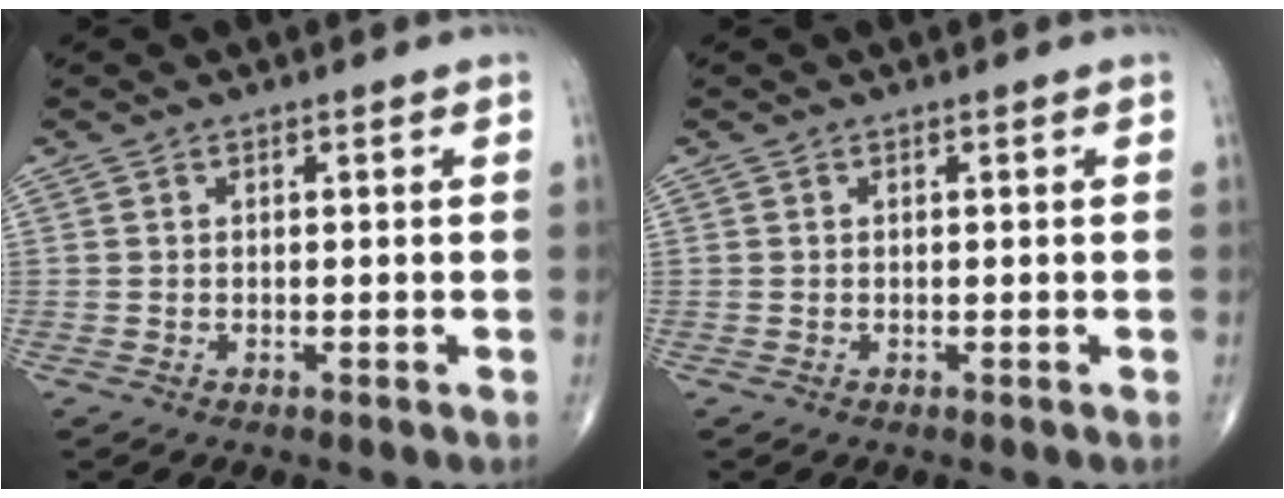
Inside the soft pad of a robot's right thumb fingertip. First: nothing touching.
{"total": 0.0}